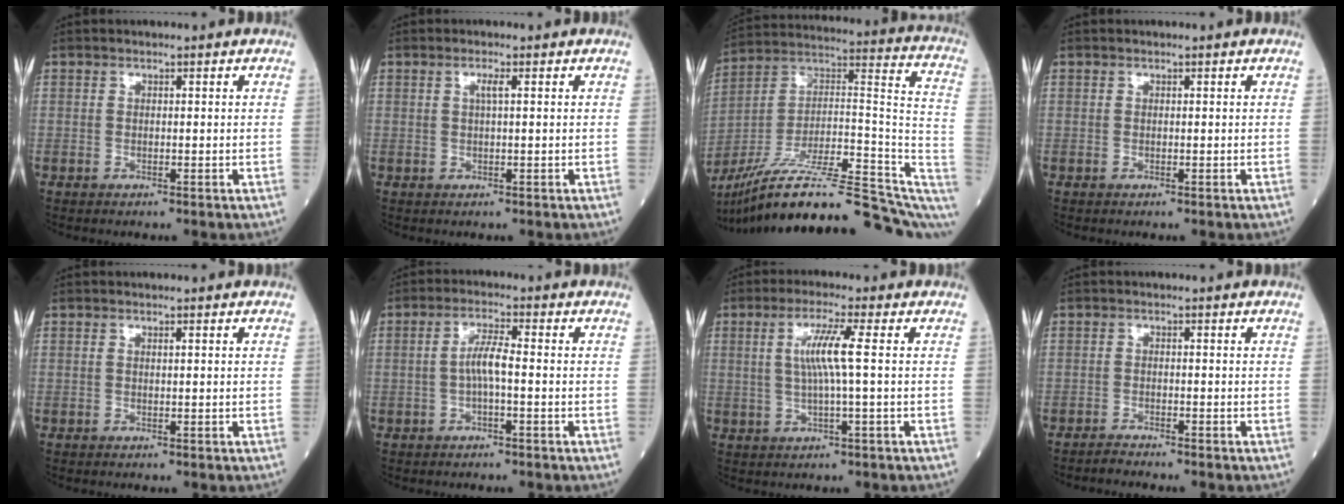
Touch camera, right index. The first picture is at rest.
{"total": 1.6, "force": [0.6, 0.0, 1.5], "torque": [-0.028, 0.001, 0.009]}
{"total": 28.7, "force": [-22.0, 4.6, 17.8], "torque": [-0.217, 0.019, -0.341]}
{"total": 0.0}
{"total": 0.6, "force": [0.3, 0.0, 0.5], "torque": [-0.015, 0.003, 0.005]}
{"total": 4.1, "force": [-0.4, 0.5, 4.0], "torque": [-0.080, 0.009, -0.008]}
{"total": 6.0, "force": [0.9, -0.6, 5.9], "torque": [-0.115, 0.004, 0.019]}
{"total": 1.4, "force": [-1.4, -0.2, 0.0], "torque": [0.000, -0.003, -0.025]}